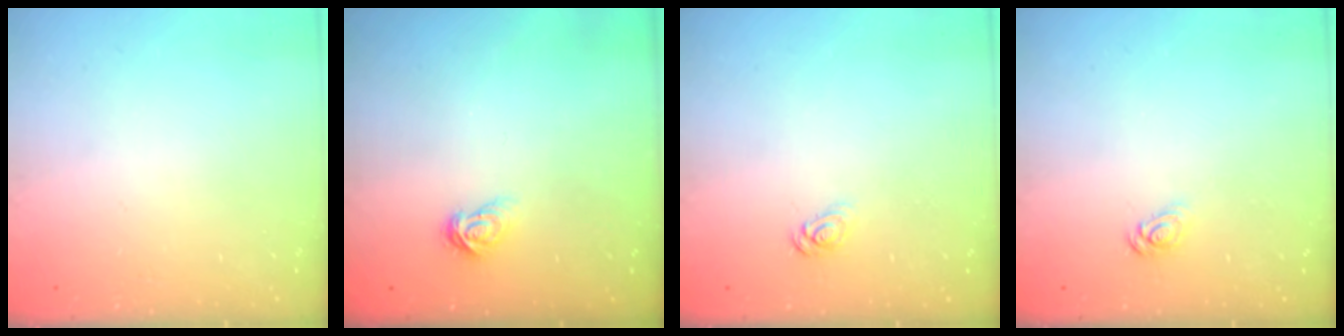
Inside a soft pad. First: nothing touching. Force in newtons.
{"total": 3.8, "press": 3.8, "slide": 0.5}
{"total": 3.0, "press": 3.0, "slide": 0.2}
{"total": 3.3, "press": 3.3, "slide": 0.3}